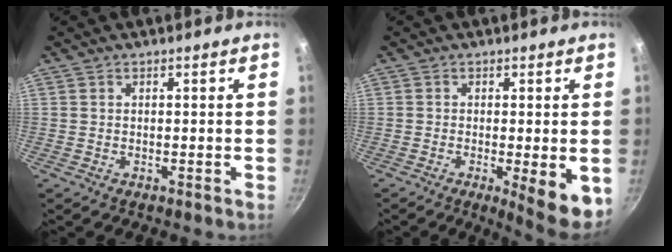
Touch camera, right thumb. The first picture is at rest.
{"total": 7.7, "force": [-1.7, 1.8, 7.3], "torque": [-0.089, -0.009, -0.018]}